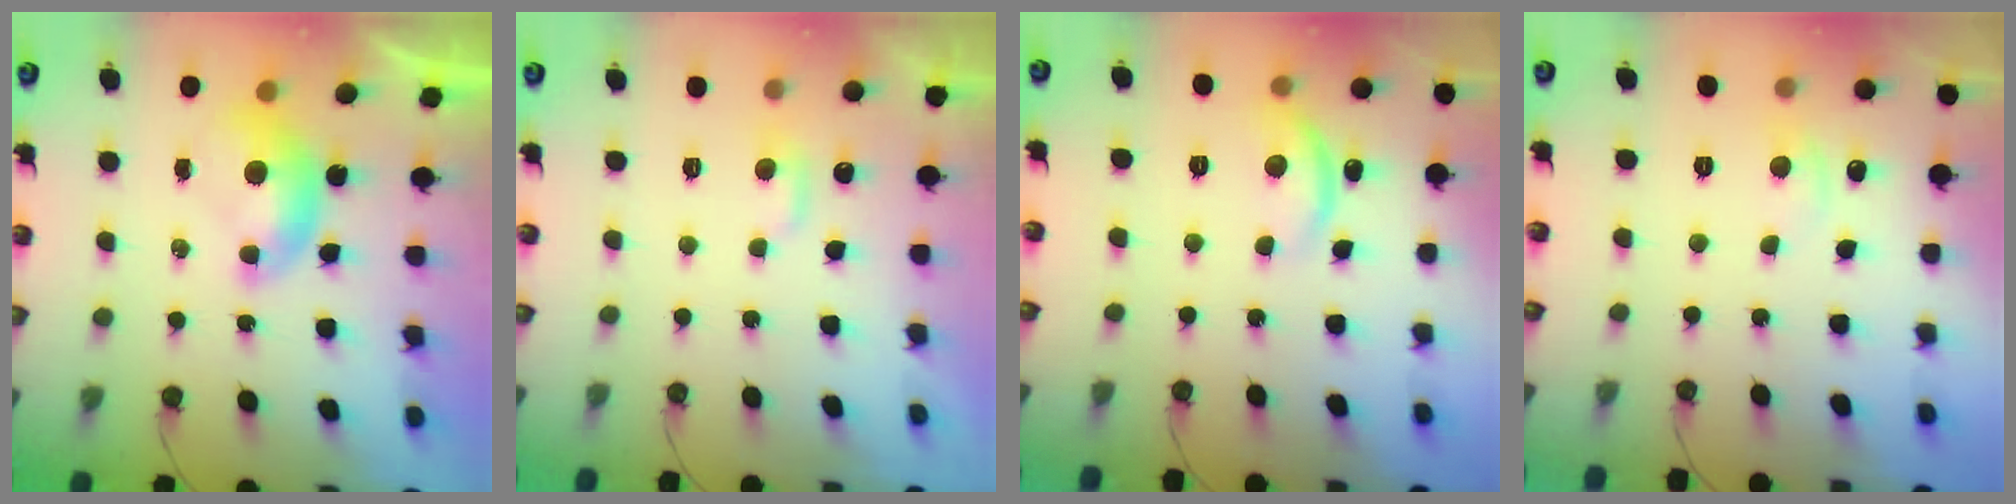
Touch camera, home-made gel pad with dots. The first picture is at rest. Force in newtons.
{"total": 1.9, "press": 1.9, "slide": 0.5}
{"total": 5.0, "press": 5.0, "slide": 0.4}
{"total": 1.0, "press": 0.7, "slide": 0.8}